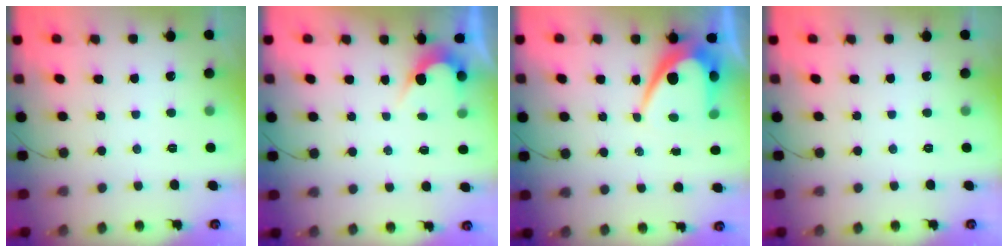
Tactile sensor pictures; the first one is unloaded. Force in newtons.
{"total": 2.6, "press": 2.6, "slide": 0.1}
{"total": 8.9, "press": 8.9, "slide": 0.6}
{"total": 0.0}